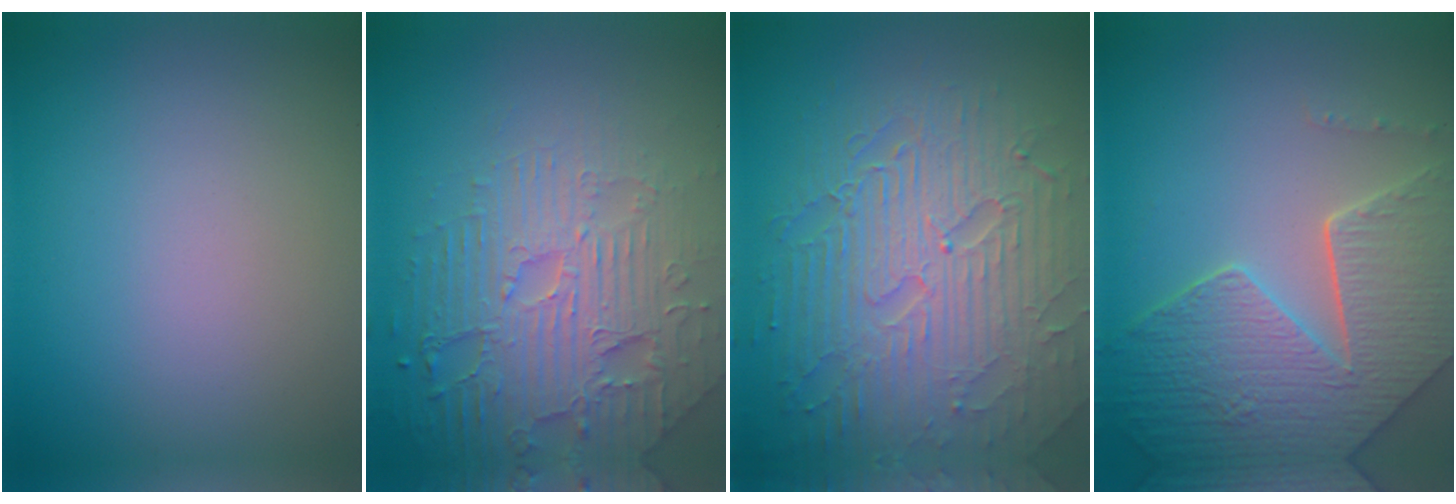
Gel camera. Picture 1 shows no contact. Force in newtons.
{"total": 6.9, "press": 5.3, "slide": 4.4}
{"total": 8.9, "press": 6.4, "slide": 6.3}
{"total": 8.6, "press": 6.1, "slide": 6.0}